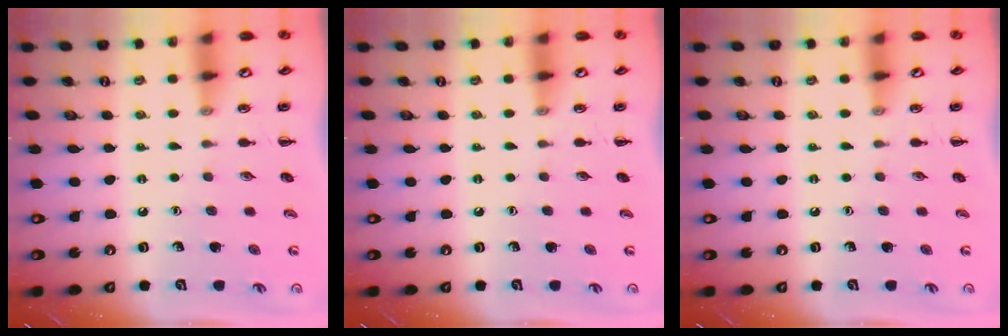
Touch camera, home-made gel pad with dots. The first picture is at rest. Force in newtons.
{"total": 0.0}
{"total": 0.0}